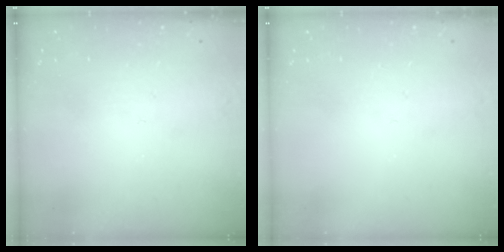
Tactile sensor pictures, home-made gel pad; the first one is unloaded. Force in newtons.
{"total": 0.0}